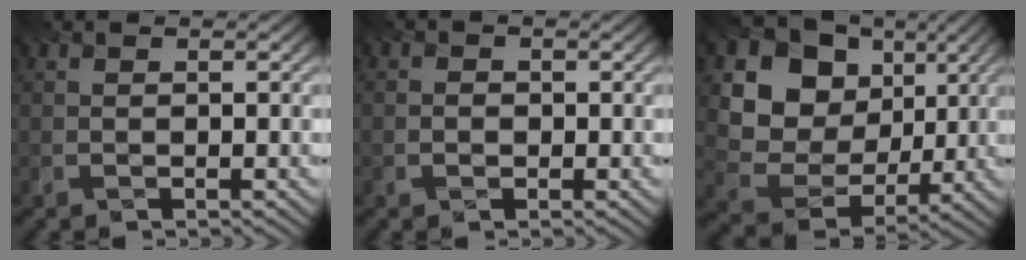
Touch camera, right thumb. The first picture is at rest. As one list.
[{"total": 1.4, "force": [-1.0, 0.9, -0.2], "torque": [0.002, -0.004, -0.016]}, {"total": 13.7, "force": [3.5, 11.7, 6.4], "torque": [-0.175, 0.022, 0.078]}]